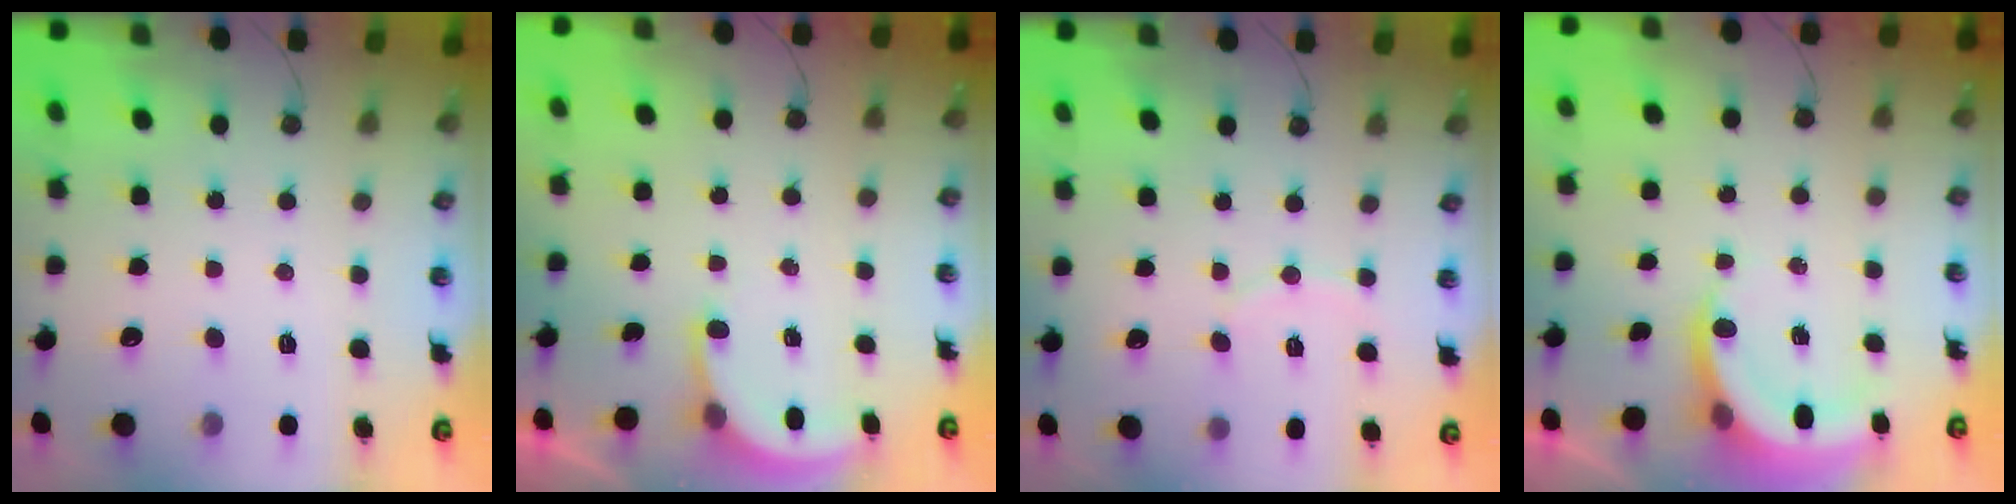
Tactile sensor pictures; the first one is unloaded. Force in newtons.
{"total": 2.9, "press": 2.9, "slide": 0.2}
{"total": 4.6, "press": 4.5, "slide": 1.2}
{"total": 4.6, "press": 4.6, "slide": 0.4}